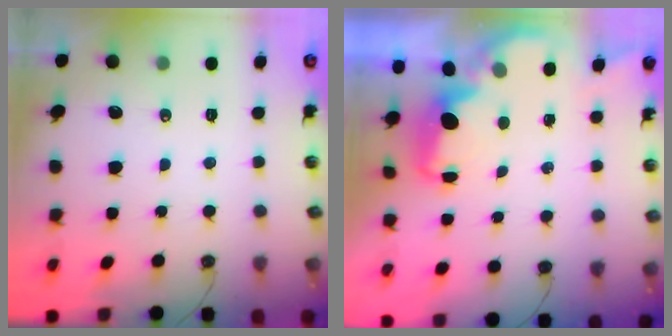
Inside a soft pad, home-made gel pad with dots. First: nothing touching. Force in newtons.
{"total": 2.2, "press": 2.1, "slide": 0.8}